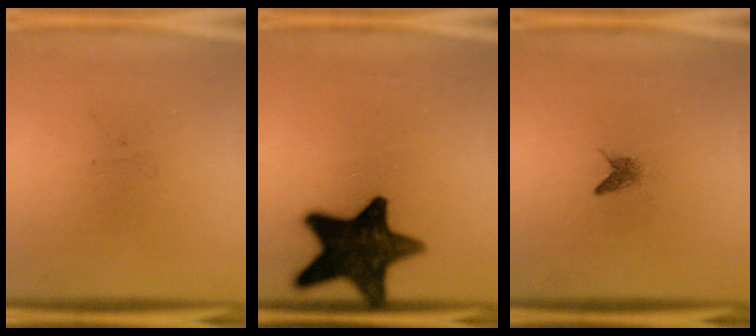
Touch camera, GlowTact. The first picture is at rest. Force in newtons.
{"total": 16.9}
{"total": 1.0}